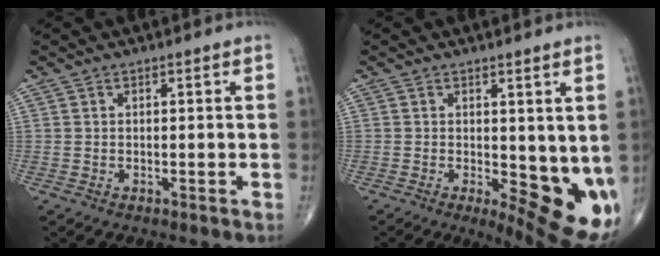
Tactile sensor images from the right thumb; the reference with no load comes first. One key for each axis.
{"total": 12.5, "fx": -1.1, "fy": 4.9, "fz": 11.5, "tx": -0.136, "ty": -0.026, "tz": -0.003}